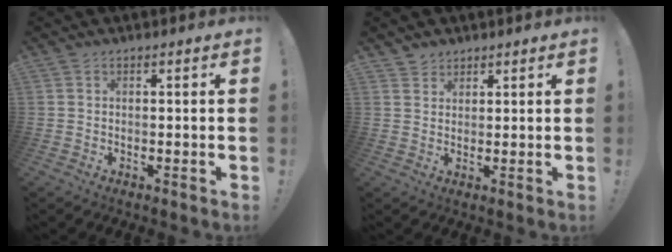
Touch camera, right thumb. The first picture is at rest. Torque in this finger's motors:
{"motor_torque": [0.06, -0.30, 0.14, 0.14, -0.06]}